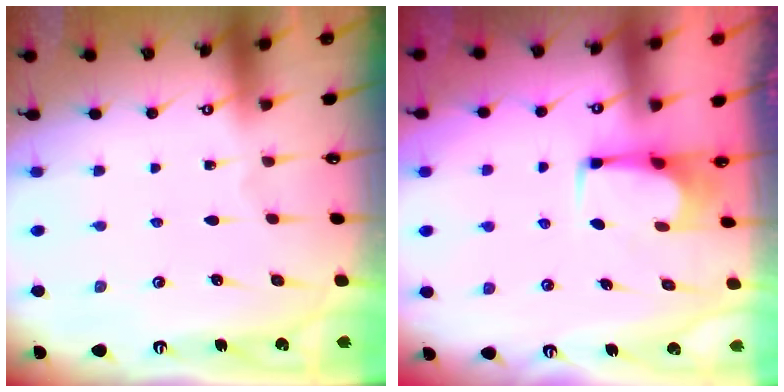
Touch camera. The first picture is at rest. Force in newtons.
{"total": 2.5, "press": 2.4, "slide": 0.4}